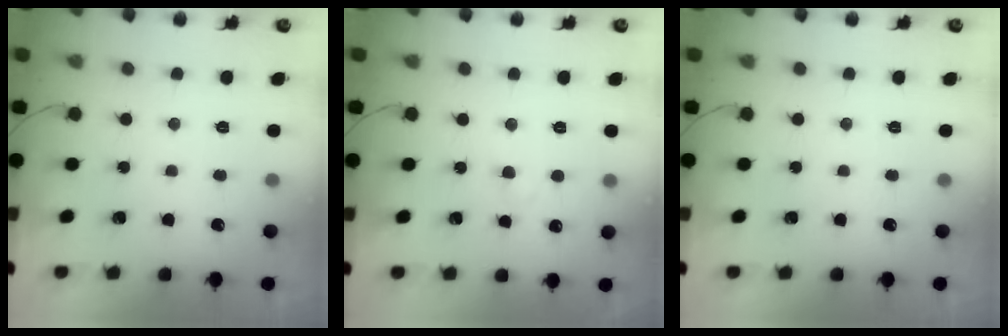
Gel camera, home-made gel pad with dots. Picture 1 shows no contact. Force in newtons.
{"total": 1.6, "press": 1.4, "slide": 0.9}
{"total": 0.0}